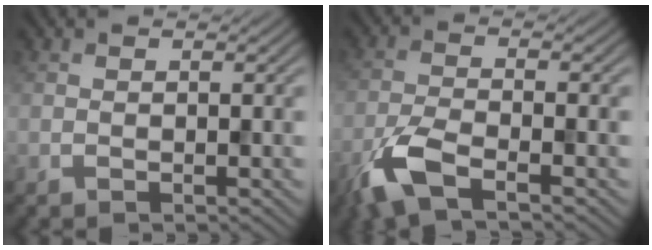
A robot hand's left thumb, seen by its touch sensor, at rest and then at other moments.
{"total": 6.1, "force": [-3.7, 1.6, 4.5], "torque": [-0.104, -0.009, -0.089]}